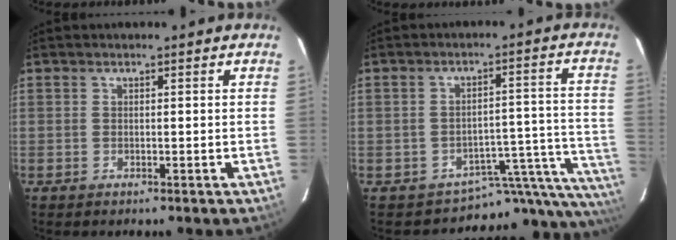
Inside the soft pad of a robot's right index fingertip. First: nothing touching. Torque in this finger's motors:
{"motor_torque": [-0.48, -0.43, -0.60, -0.21]}